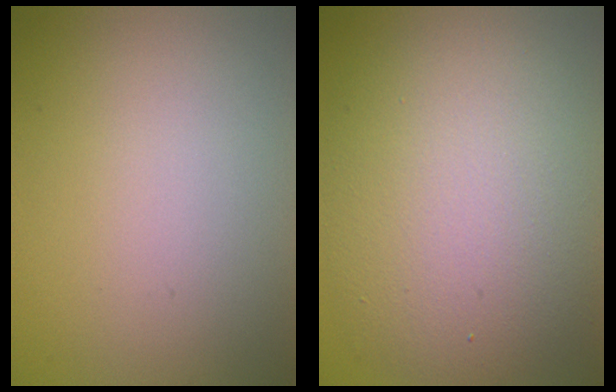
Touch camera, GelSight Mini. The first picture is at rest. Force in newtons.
{"total": 10.0, "press": 10.0, "slide": 0.3}